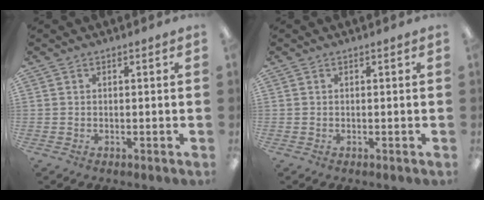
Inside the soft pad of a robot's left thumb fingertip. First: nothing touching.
{"total": 0.0}